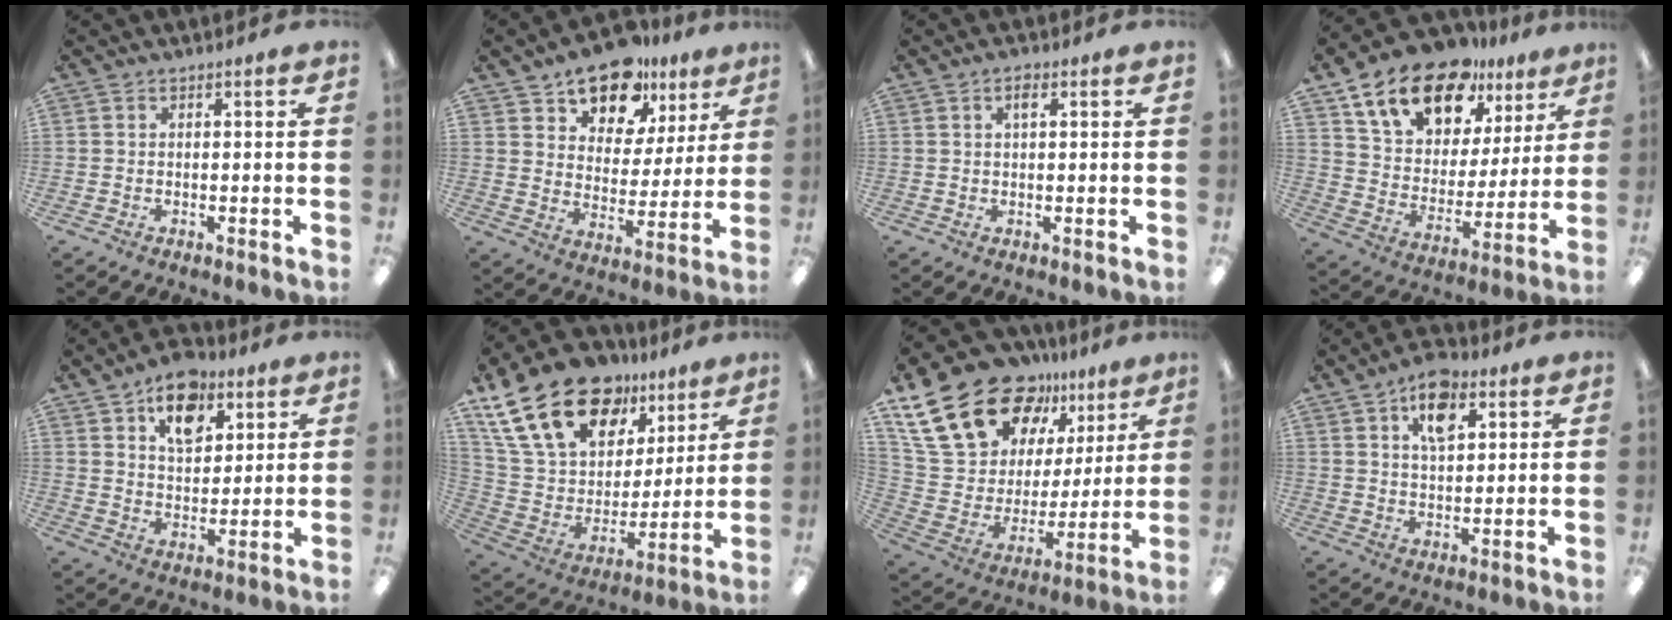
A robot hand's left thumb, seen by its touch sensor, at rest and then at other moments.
{"total": 14.1, "force": [11.1, 7.6, 4.3], "torque": [-0.072, -0.075, 0.203]}
{"total": 2.1, "force": [1.0, 1.0, 1.6], "torque": [-0.028, 0.002, 0.014]}
{"total": 17.8, "force": [12.6, 9.8, 7.9], "torque": [-0.148, -0.072, 0.231]}
{"total": 12.1, "force": [7.5, 7.5, 6.0], "torque": [-0.077, -0.033, 0.132]}
{"total": 24.9, "force": [15.4, 14.5, 13.1], "torque": [-0.256, -0.084, 0.288]}
{"total": 25.2, "force": [16.5, 14.8, 12.1], "torque": [-0.228, -0.097, 0.314]}
{"total": 9.8, "force": [5.4, 5.3, 6.2], "torque": [-0.094, -0.014, 0.093]}